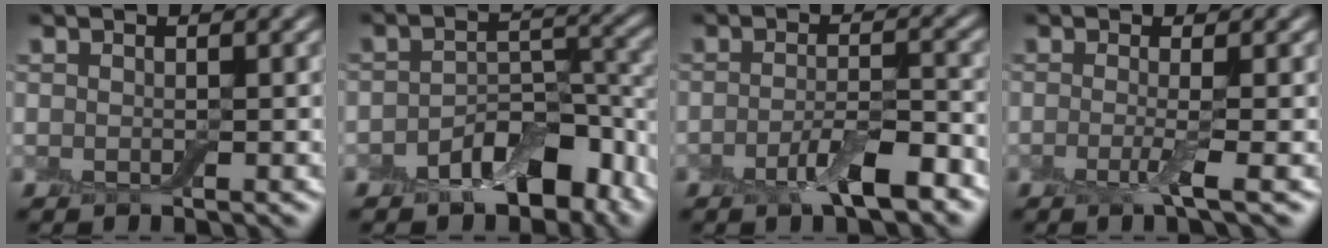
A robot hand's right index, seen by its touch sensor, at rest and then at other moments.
{"total": 6.9, "force": [-3.9, 3.7, 4.3], "torque": [-0.060, 0.000, -0.074]}
{"total": 4.5, "force": [-2.5, 1.3, 3.5], "torque": [-0.066, 0.001, -0.046]}
{"total": 2.3, "force": [-0.5, 0.4, 2.2], "torque": [-0.045, -0.009, -0.015]}